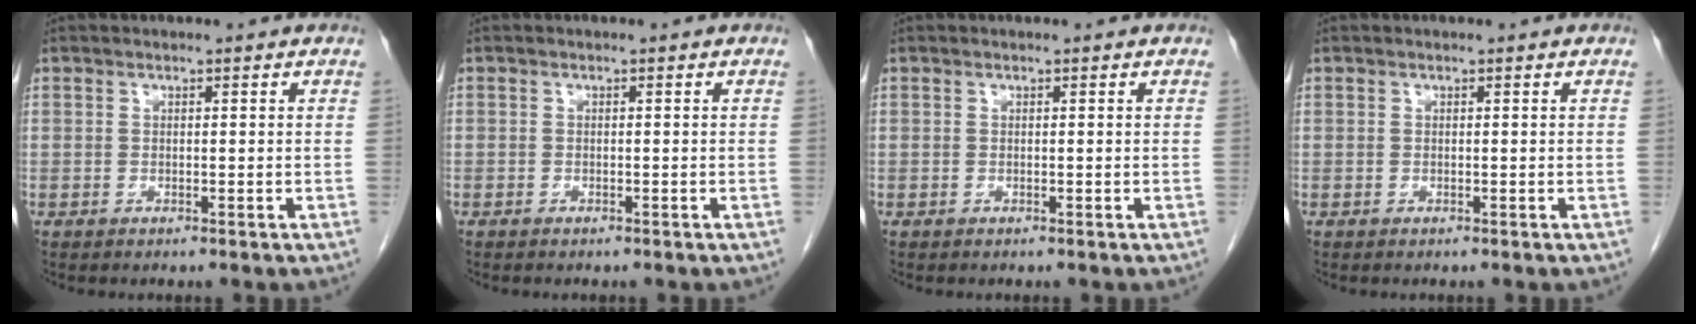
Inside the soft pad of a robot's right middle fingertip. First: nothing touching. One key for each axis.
{"total": 0.0}
{"total": 0.0}
{"total": 0.0}